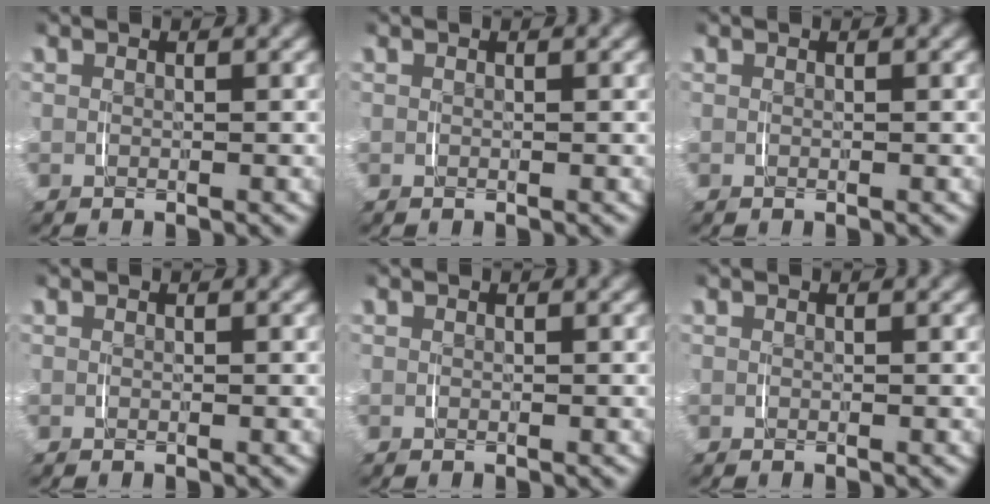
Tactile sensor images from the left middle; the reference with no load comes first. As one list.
[{"total": 0.0}, {"total": 0.0}, {"total": 0.0}, {"total": 0.0}, {"total": 0.0}]